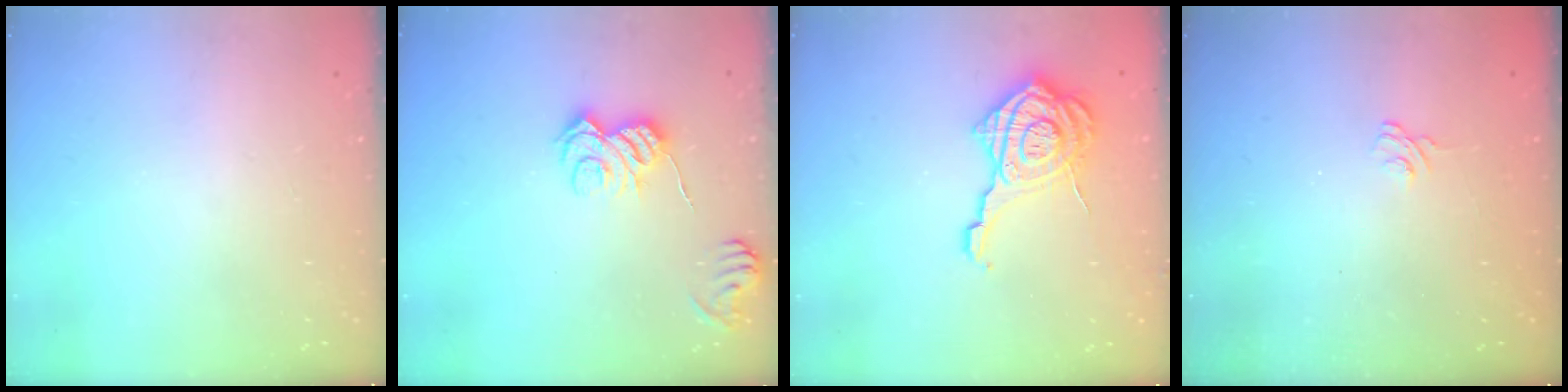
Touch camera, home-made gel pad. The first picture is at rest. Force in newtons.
{"total": 8.2, "press": 8.2, "slide": 0.5}
{"total": 15.8, "press": 15.7, "slide": 1.1}
{"total": 2.5, "press": 2.1, "slide": 1.3}